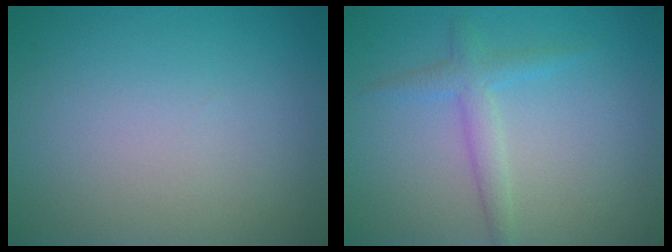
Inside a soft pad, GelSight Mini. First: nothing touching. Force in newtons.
{"total": 2.3, "press": 2.3, "slide": 0.1}